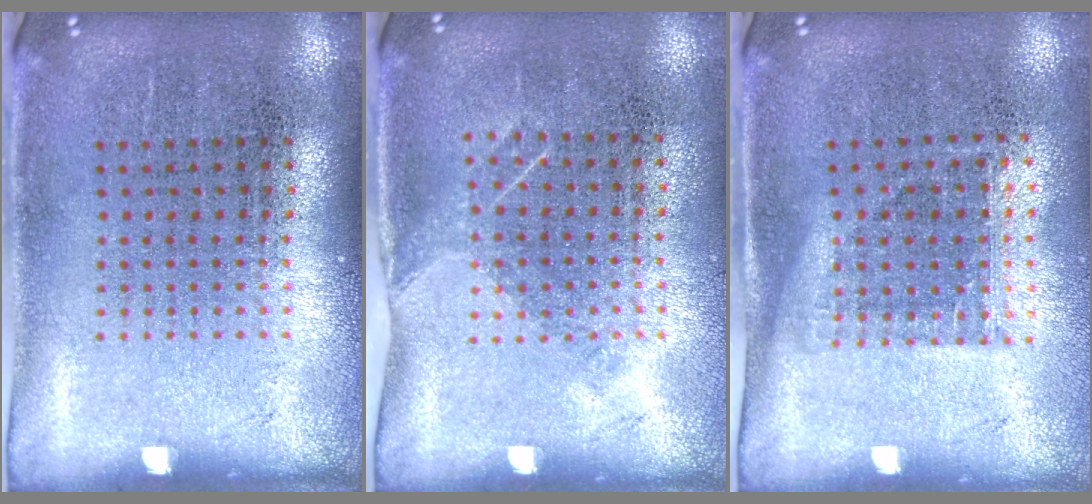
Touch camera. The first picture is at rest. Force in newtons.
{"total": 1.1, "press": 0.8, "slide": 0.6}
{"total": 1.1, "press": 0.9, "slide": 0.7}